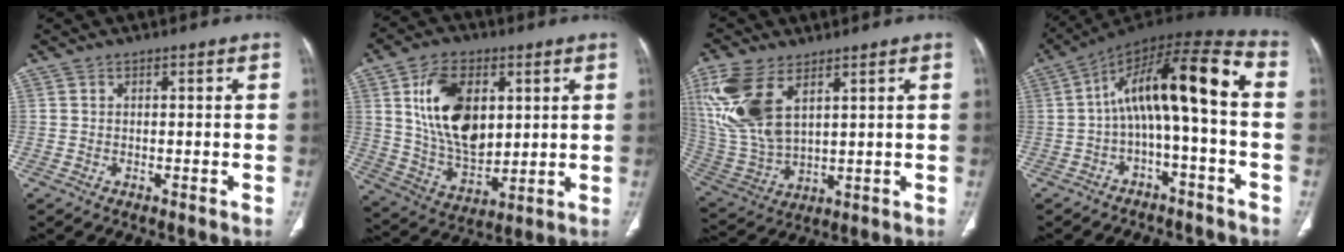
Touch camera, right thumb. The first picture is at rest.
{"total": 17.5, "force": [4.6, 10.7, 13.0], "torque": [-0.200, -0.023, 0.095]}
{"total": 16.2, "force": [7.0, 8.4, 11.9], "torque": [-0.265, -0.018, 0.154]}
{"total": 15.7, "force": [-1.0, 4.7, 14.9], "torque": [-0.245, 0.078, -0.022]}